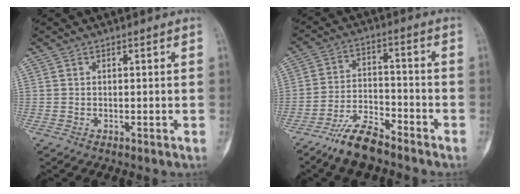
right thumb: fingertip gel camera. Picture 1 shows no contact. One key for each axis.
{"total": 9.2, "fx": -7.4, "fy": 3.0, "fz": 4.6, "tx": -0.084, "ty": 0.044, "tz": -0.140}